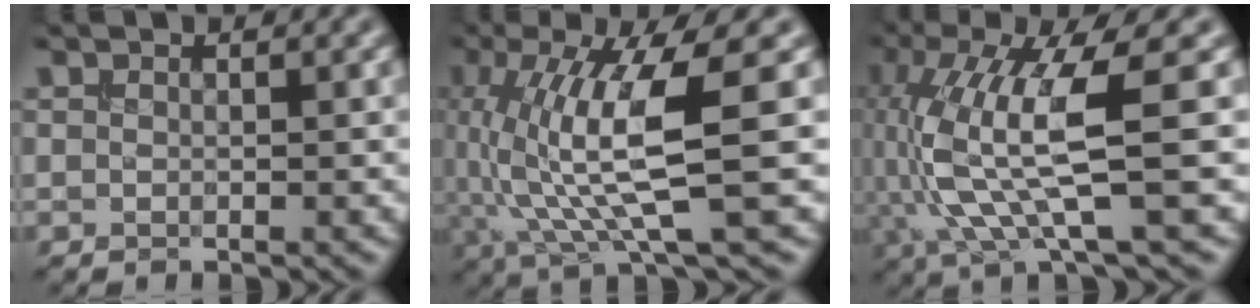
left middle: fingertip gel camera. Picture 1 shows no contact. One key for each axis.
{"total": 9.6, "fx": 0.3, "fy": 2.4, "fz": 9.2, "tx": -0.172, "ty": -0.007, "tz": 0.007}
{"total": 9.6, "fx": -0.5, "fy": 2.3, "fz": 9.3, "tx": -0.198, "ty": -0.008, "tz": -0.004}